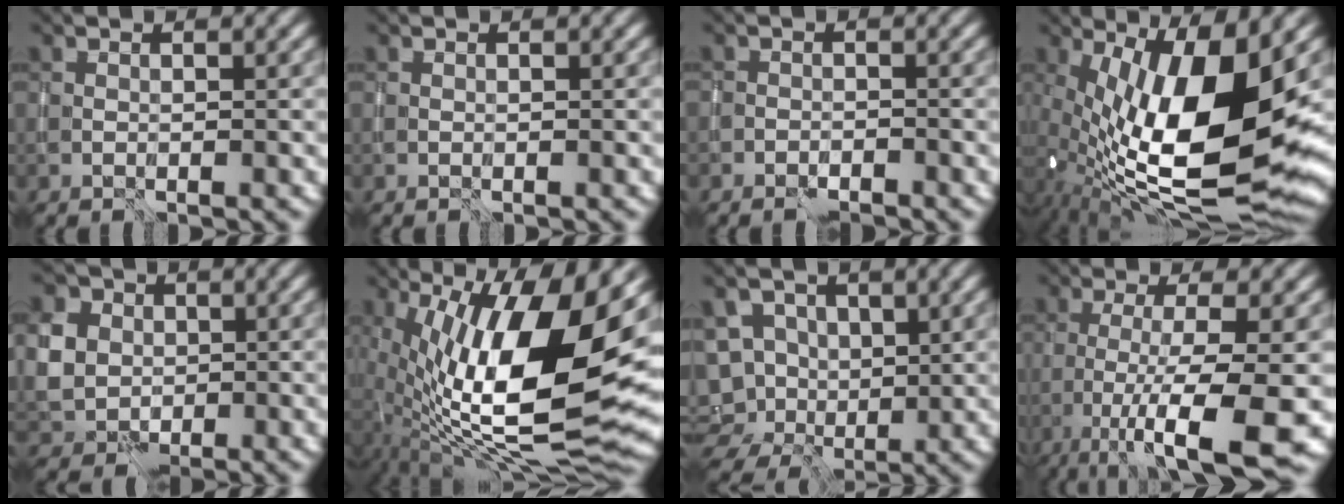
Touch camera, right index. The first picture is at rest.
{"total": 0.0}
{"total": 1.2, "force": [-1.1, 0.3, -0.2], "torque": [0.003, -0.001, -0.025]}
{"total": 15.3, "force": [0.5, 5.7, 14.2], "torque": [-0.242, -0.013, 0.017]}
{"total": 6.0, "force": [1.3, 5.3, 2.6], "torque": [-0.071, 0.018, 0.015]}
{"total": 16.7, "force": [2.0, 6.6, 15.2], "torque": [-0.266, 0.004, 0.034]}
{"total": 6.4, "force": [1.0, 5.4, 3.3], "torque": [-0.054, 0.012, 0.008]}
{"total": 9.1, "force": [-2.9, 1.8, 8.5], "torque": [-0.122, -0.007, -0.050]}